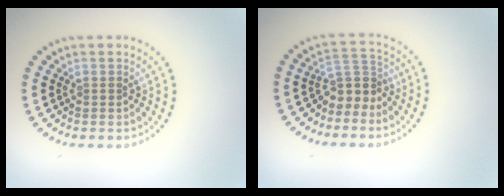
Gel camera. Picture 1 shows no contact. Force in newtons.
{"total": 2.8, "press": 2.0, "slide": 2.0}